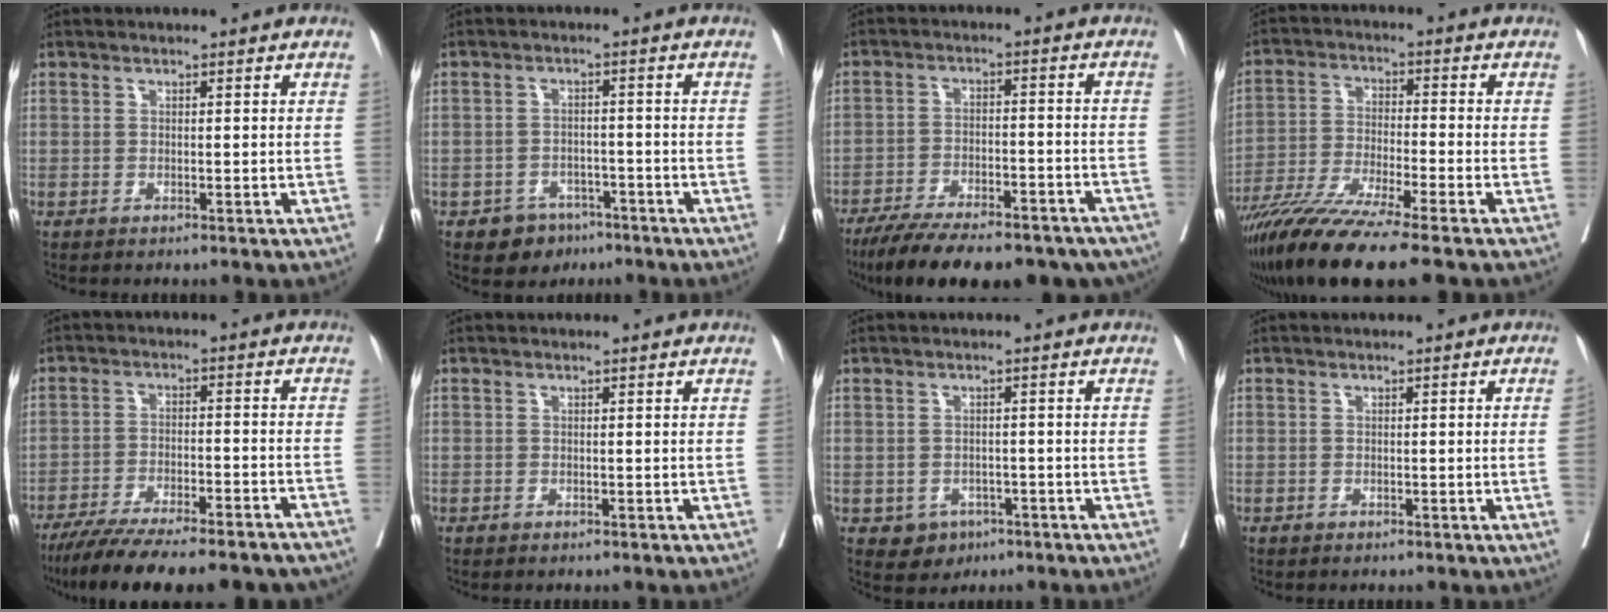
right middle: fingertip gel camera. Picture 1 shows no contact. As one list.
[{"total": 4.2, "force": [-2.4, 3.3, 0.9], "torque": [-0.008, 0.012, -0.030]}, {"total": 22.9, "force": [-17.8, 7.2, 12.5], "torque": [-0.174, -0.010, -0.241]}, {"total": 13.3, "force": [-10.1, -0.6, 8.6], "torque": [-0.160, -0.042, -0.176]}, {"total": 20.3, "force": [-17.3, 3.4, 10.0], "torque": [-0.132, -0.016, -0.243]}, {"total": 0.6, "force": [0.3, 0.4, -0.1], "torque": [0.002, 0.009, 0.003]}, {"total": 3.1, "force": [-1.1, 2.8, 0.8], "torque": [-0.007, 0.010, -0.007]}, {"total": 0.7, "force": [0.3, 0.0, 0.7], "torque": [-0.009, 0.006, 0.004]}]